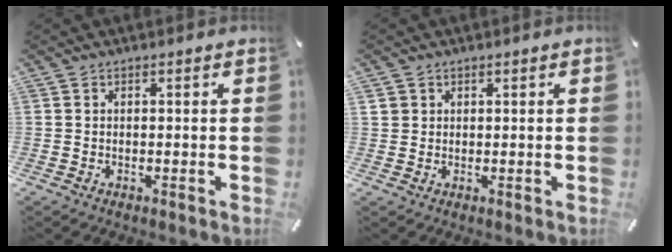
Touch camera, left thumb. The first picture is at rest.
{"total": 1.7, "force": [0.6, 1.6, 0.1], "torque": [-0.005, 0.003, 0.011]}